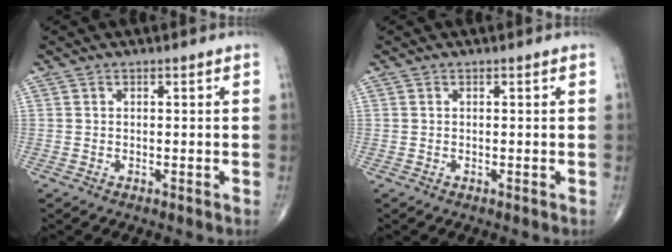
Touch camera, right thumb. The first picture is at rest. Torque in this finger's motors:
{"motor_torque": [-0.31, 0.08, 0.22, 0.07, 0.00]}